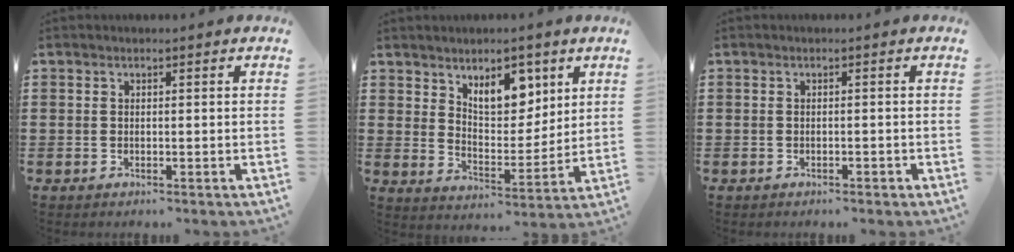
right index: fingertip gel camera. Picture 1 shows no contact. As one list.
[{"total": 8.1, "force": [5.2, 4.3, 4.6], "torque": [-0.077, -0.013, 0.089]}, {"total": 0.6, "force": [-0.5, 0.2, 0.3], "torque": [-0.009, -0.003, -0.008]}]